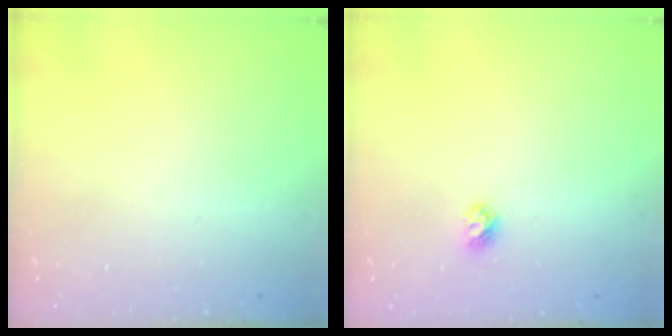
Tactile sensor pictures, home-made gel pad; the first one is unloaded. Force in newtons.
{"total": 3.9, "press": 3.8, "slide": 0.7}